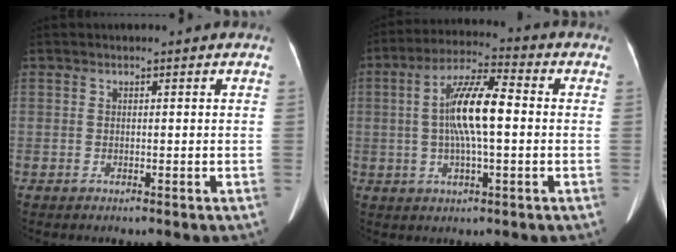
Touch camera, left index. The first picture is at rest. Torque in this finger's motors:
{"motor_torque": [1.48, -0.12, 0.42, 0.21]}